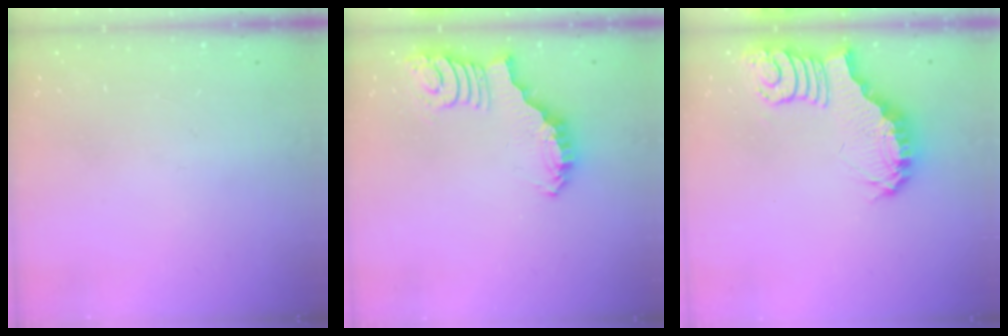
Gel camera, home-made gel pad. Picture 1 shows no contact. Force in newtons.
{"total": 2.7, "press": 2.7, "slide": 0.5}
{"total": 3.9, "press": 3.9, "slide": 0.5}